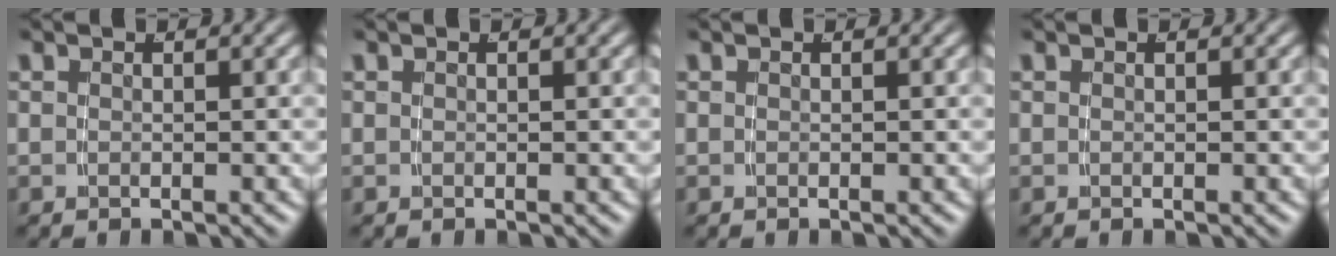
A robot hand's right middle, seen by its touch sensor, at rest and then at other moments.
{"total": 0.0}
{"total": 0.0}
{"total": 0.0}